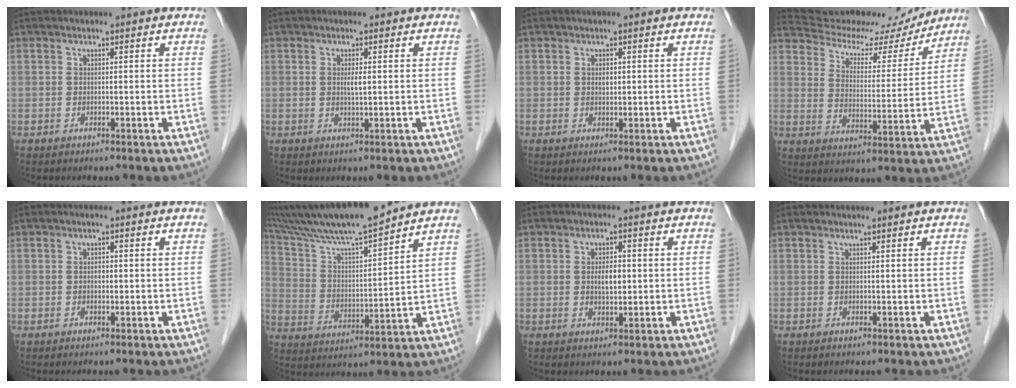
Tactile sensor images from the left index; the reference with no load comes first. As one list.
[{"total": 1.4, "force": [0.3, 0.1, 1.4], "torque": [-0.030, -0.002, 0.007]}, {"total": 0.9, "force": [0.3, 0.5, 0.6], "torque": [-0.011, 0.000, 0.007]}, {"total": 18.0, "force": [17.1, 4.4, 3.7], "torque": [-0.055, -0.002, 0.244]}, {"total": 0.6, "force": [0.0, 0.4, 0.4], "torque": [-0.007, 0.001, 0.001]}, {"total": 15.3, "force": [13.3, 0.0, 7.6], "torque": [-0.145, 0.010, 0.240]}, {"total": 2.7, "force": [0.3, 1.2, 2.4], "torque": [-0.043, 0.000, 0.005]}, {"total": 1.3, "force": [1.2, -0.2, 0.5], "torque": [-0.005, 0.010, 0.024]}]